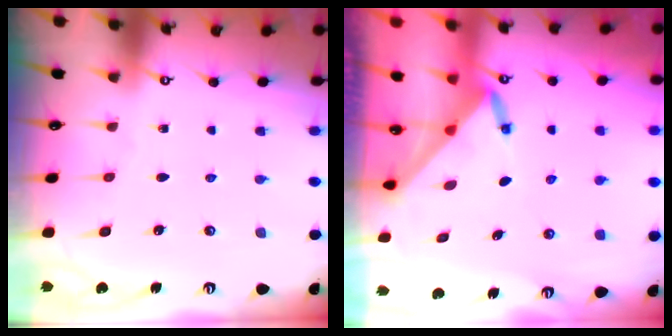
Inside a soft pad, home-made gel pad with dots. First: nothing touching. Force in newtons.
{"total": 3.5, "press": 3.4, "slide": 0.3}